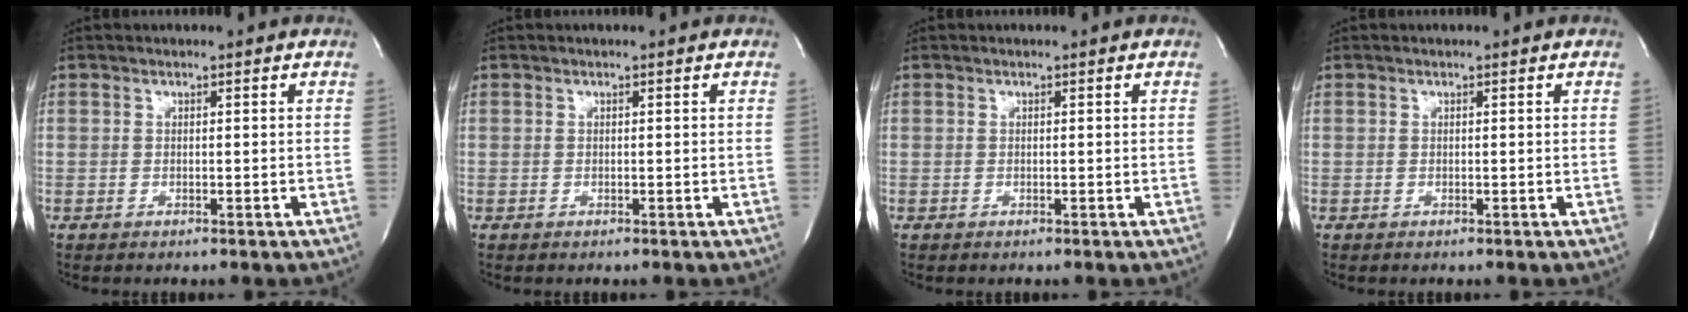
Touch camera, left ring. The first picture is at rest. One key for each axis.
{"total": 0.0}
{"total": 0.0}
{"total": 0.0}